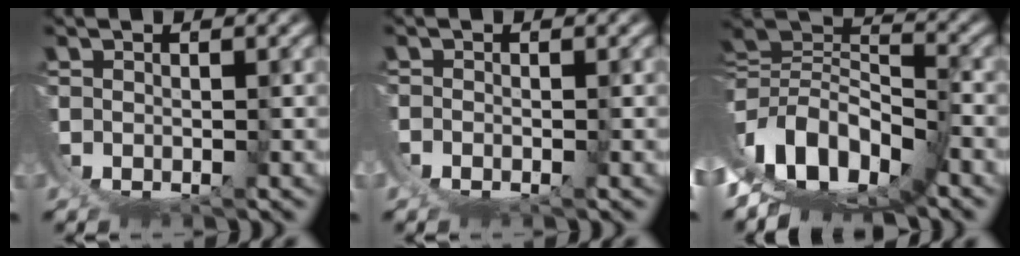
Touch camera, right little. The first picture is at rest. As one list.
[{"total": 1.1, "force": [-0.1, 0.8, 0.7], "torque": [-0.020, -0.002, -0.002]}, {"total": 13.0, "force": [1.0, 8.7, 9.6], "torque": [-0.184, -0.032, 0.025]}]